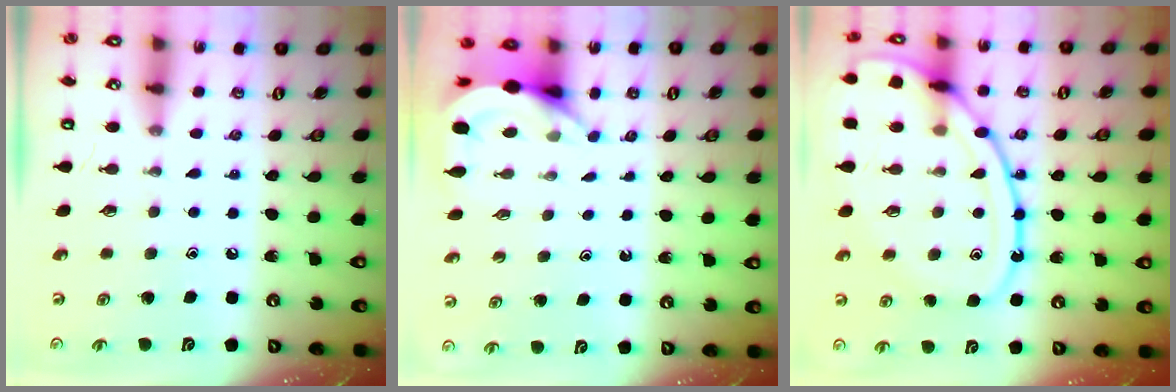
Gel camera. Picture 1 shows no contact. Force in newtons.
{"total": 5.1, "press": 5.0, "slide": 0.3}
{"total": 18.0, "press": 17.9, "slide": 1.4}